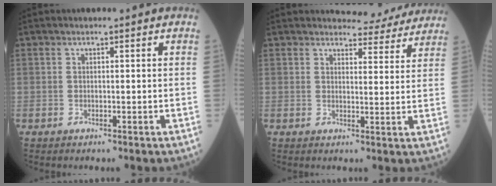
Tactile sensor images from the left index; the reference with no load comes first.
{"total": 7.1, "force": [6.9, 1.7, 0.3], "torque": [0.005, -0.009, 0.069]}